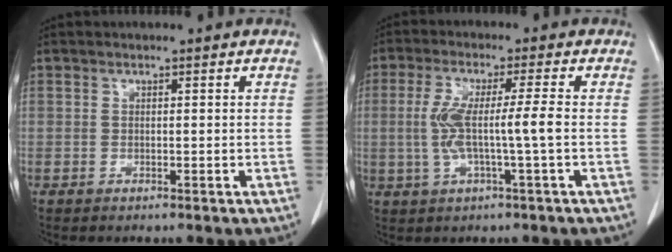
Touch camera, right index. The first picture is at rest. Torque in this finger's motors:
{"motor_torque": [0.90, -0.24, 0.52, 0.17]}